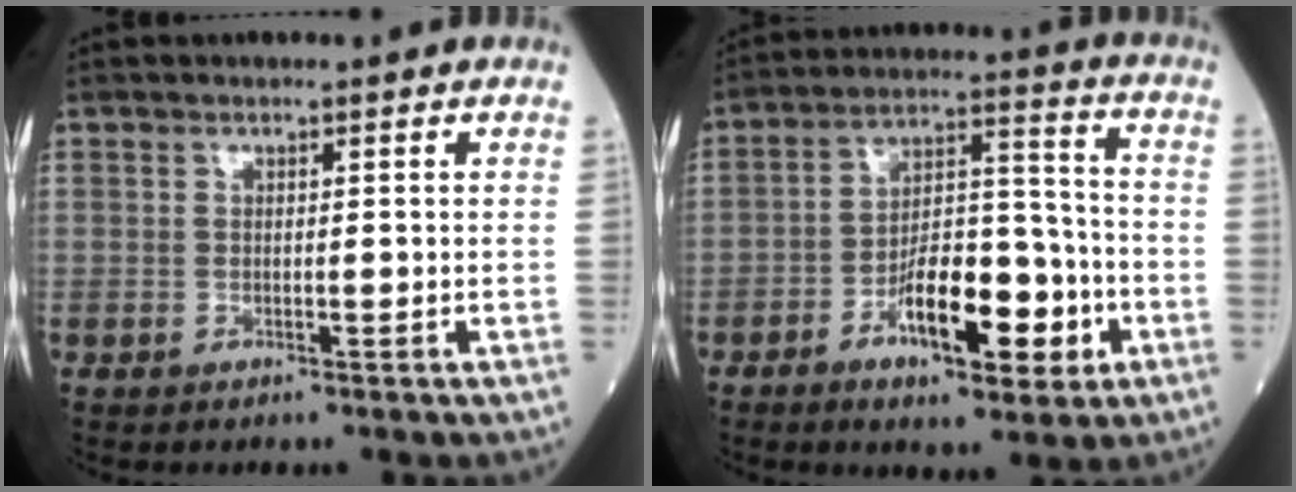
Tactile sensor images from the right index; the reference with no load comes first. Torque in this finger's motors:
{"motor_torque": [1.29, -0.86, 0.32, 0.14]}